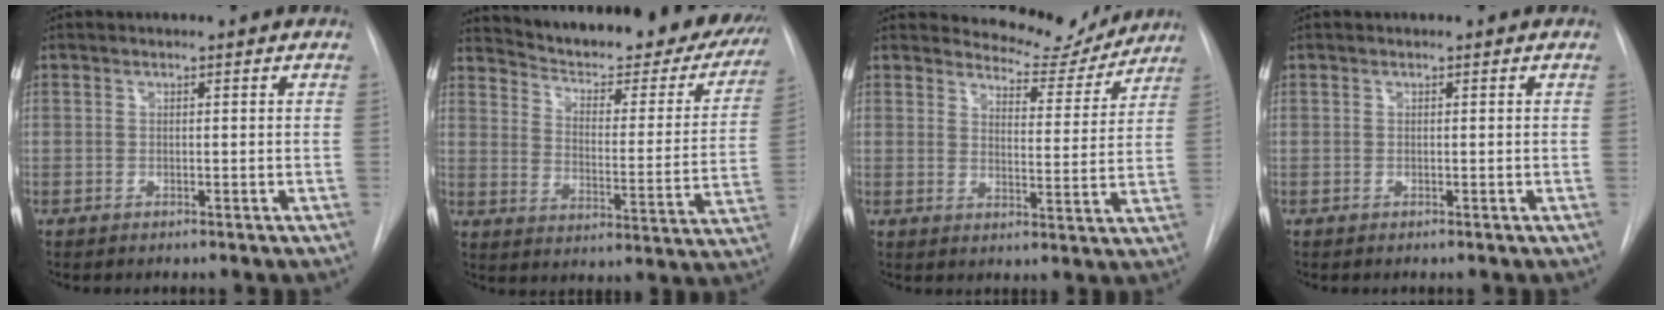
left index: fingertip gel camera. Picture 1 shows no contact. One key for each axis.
{"total": 29.6, "fx": 25.8, "fy": 6.8, "fz": 12.8, "tx": -0.194, "ty": -0.064, "tz": 0.317}
{"total": 8.5, "fx": 8.2, "fy": 2.1, "fz": 0.0, "tx": 0.005, "ty": -0.022, "tz": 0.106}
{"total": 0.0}